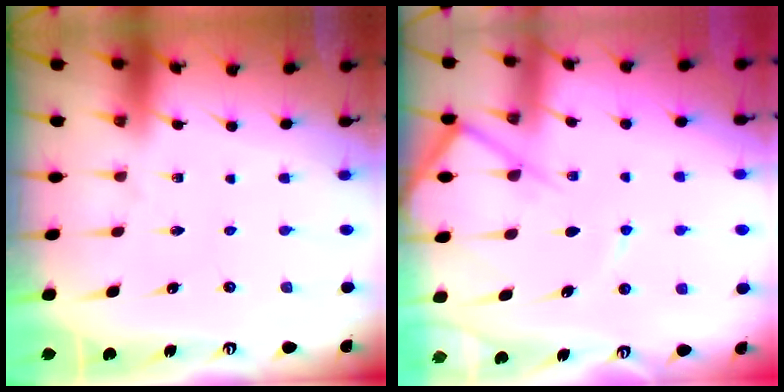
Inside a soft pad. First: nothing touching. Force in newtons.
{"total": 8.4, "press": 8.4, "slide": 1.1}